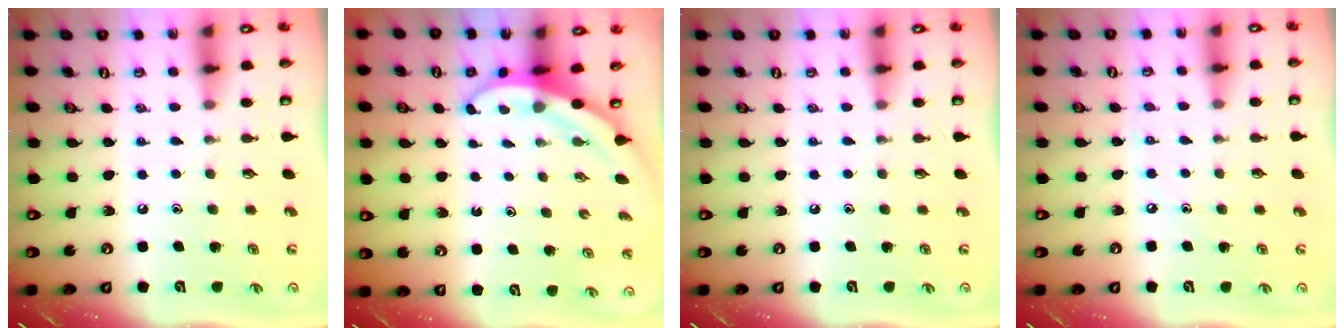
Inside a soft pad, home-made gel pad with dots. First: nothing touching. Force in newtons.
{"total": 3.4, "press": 3.4, "slide": 0.1}
{"total": 0.0}
{"total": 2.8, "press": 2.8, "slide": 0.3}